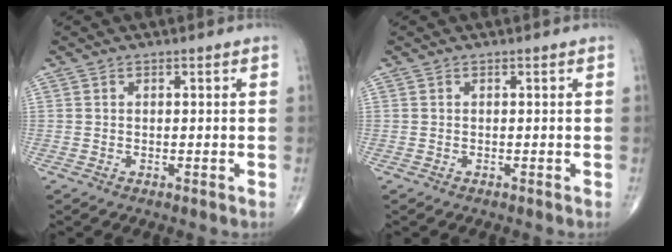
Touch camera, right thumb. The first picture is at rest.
{"total": 0.0}